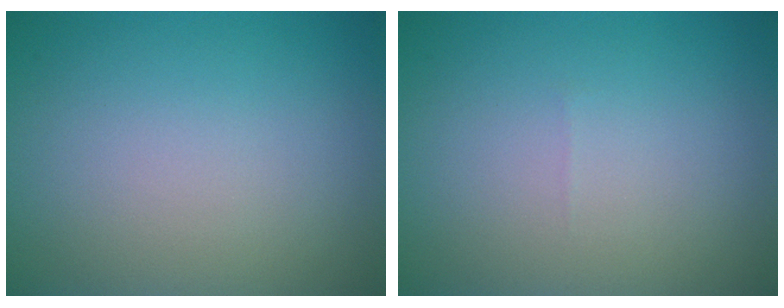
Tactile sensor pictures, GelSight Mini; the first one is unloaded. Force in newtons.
{"total": 0.0}